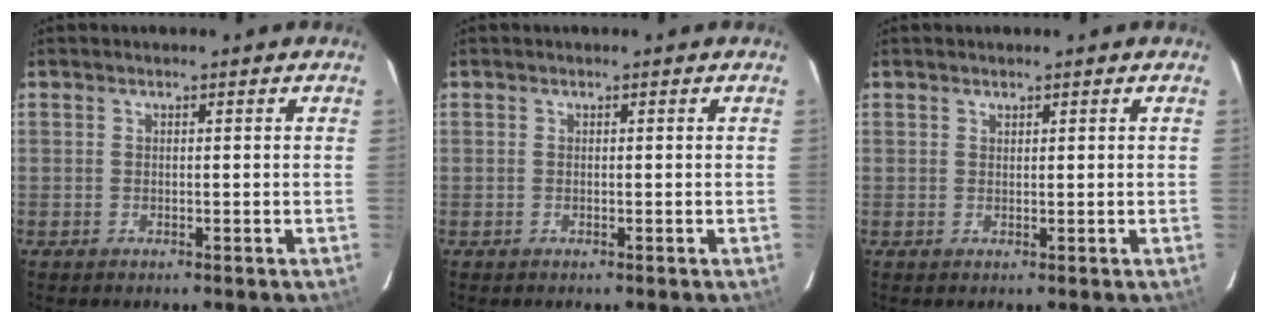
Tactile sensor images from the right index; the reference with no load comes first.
{"total": 0.0}
{"total": 0.6, "force": [0.5, 0.2, 0.0], "torque": [0.000, 0.001, 0.010]}